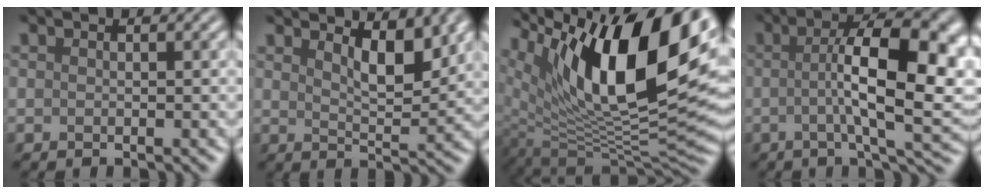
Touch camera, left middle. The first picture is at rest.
{"total": 3.4, "force": [2.4, 0.7, 2.2], "torque": [-0.040, -0.004, 0.038]}
{"total": 16.0, "force": [7.5, 6.3, 12.6], "torque": [-0.205, 0.010, 0.130]}
{"total": 11.5, "force": [0.3, 3.0, 11.1], "torque": [-0.156, 0.012, 0.004]}